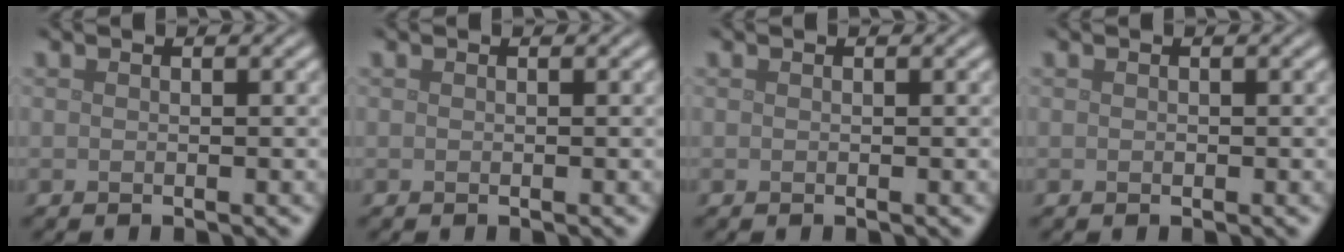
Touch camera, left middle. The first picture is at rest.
{"total": 0.0}
{"total": 0.0}
{"total": 0.0}